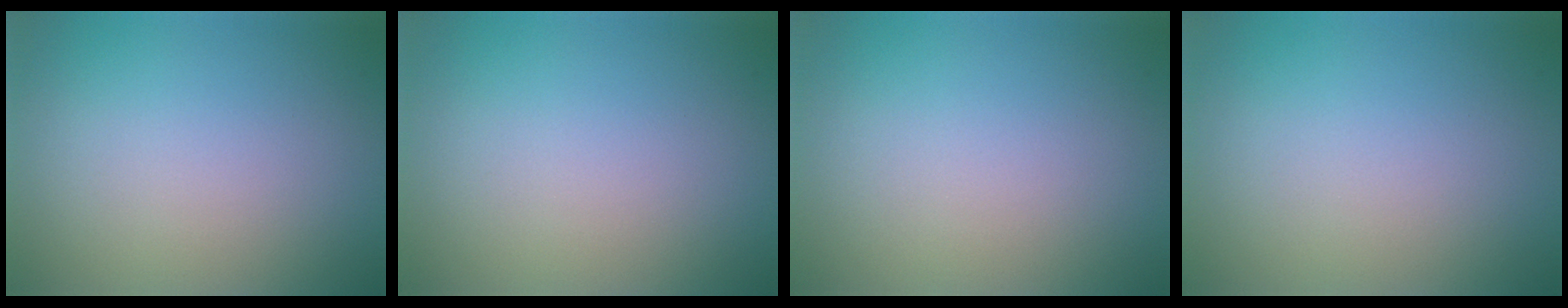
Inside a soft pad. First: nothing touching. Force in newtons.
{"total": 0.0}
{"total": 0.0}
{"total": 0.0}